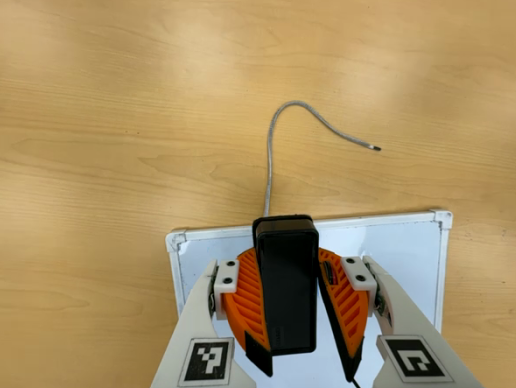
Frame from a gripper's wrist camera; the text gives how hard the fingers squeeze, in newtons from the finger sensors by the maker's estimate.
{"total": 9.2, "left": 9.2, "right": 9.1}